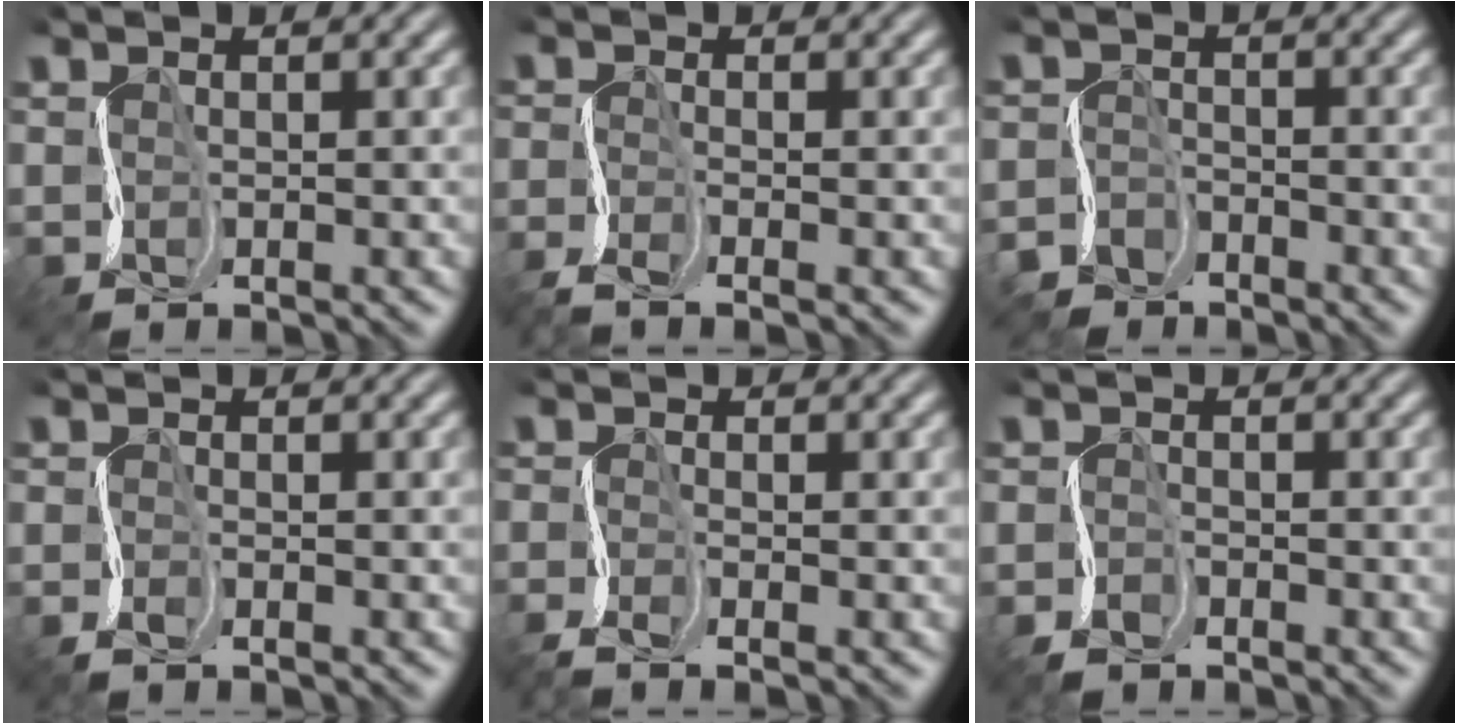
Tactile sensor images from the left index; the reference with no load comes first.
{"total": 2.7, "force": [-2.2, 0.3, 1.5], "torque": [-0.036, -0.008, -0.054]}
{"total": 3.3, "force": [-3.0, 1.4, 0.1], "torque": [-0.004, -0.003, -0.066]}
{"total": 1.4, "force": [-1.3, 0.1, 0.5], "torque": [-0.020, -0.003, -0.034]}
{"total": 2.3, "force": [-1.9, 0.2, 1.2], "torque": [-0.031, -0.008, -0.047]}
{"total": 2.1, "force": [-1.9, 0.7, 0.4], "torque": [-0.013, 0.002, -0.047]}